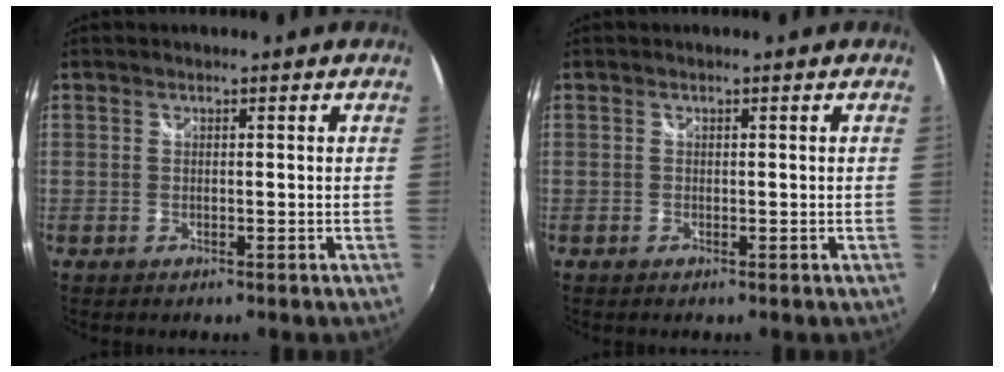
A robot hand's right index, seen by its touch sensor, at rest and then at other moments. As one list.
[{"total": 0.0}]